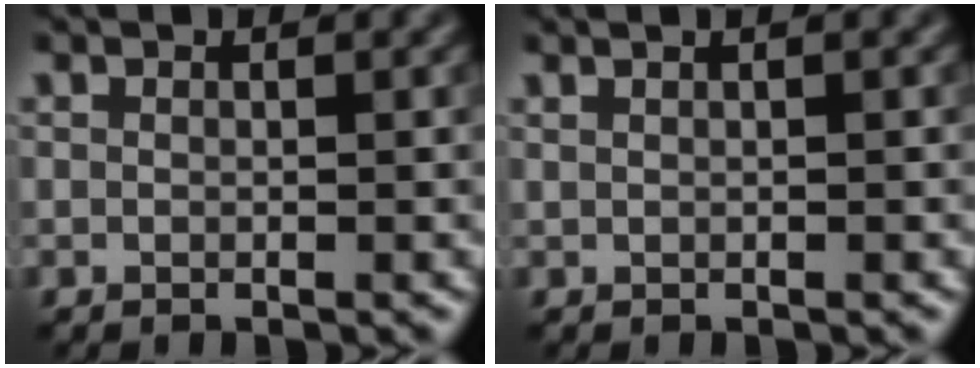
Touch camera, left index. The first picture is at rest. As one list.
[{"total": 2.0, "force": [1.1, 1.0, 1.3], "torque": [-0.005, 0.001, -0.004]}]